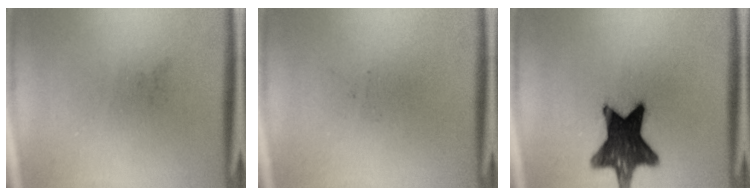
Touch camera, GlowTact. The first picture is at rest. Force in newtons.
{"total": 0.0}
{"total": 14.5}